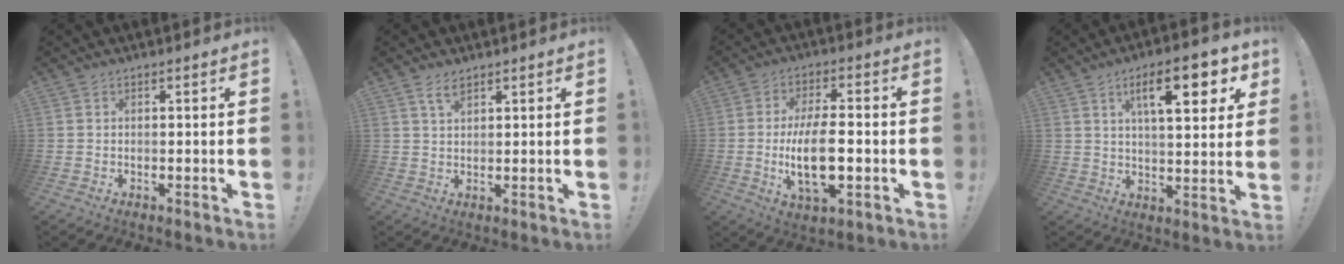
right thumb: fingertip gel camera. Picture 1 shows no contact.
{"total": 3.5, "force": [2.4, 1.3, 2.3], "torque": [-0.033, -0.012, 0.040]}
{"total": 13.9, "force": [-2.3, 5.3, 12.7], "torque": [-0.241, -0.007, -0.045]}
{"total": 15.3, "force": [6.6, 4.8, 12.9], "torque": [-0.191, -0.014, 0.096]}